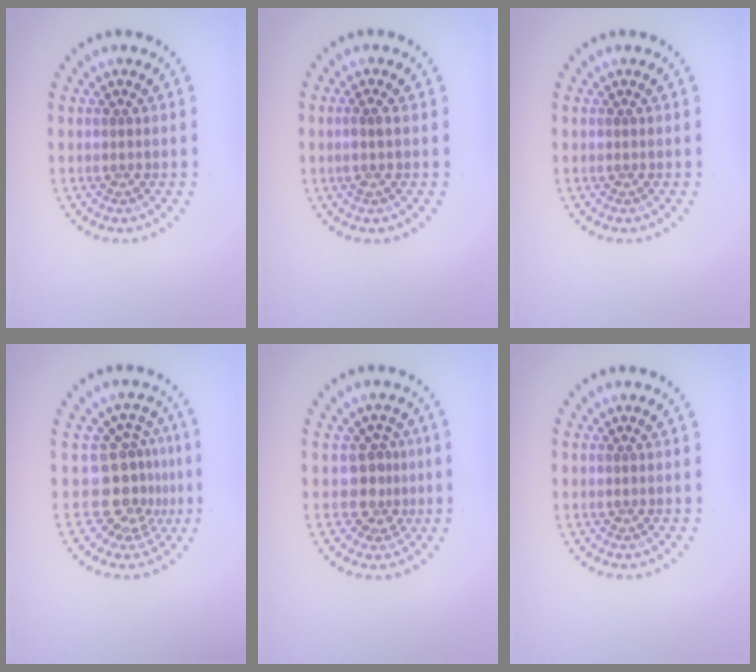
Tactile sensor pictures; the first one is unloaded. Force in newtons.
{"total": 1.0, "press": 0.7, "slide": 0.6}
{"total": 0.0}
{"total": 3.9, "press": 2.6, "slide": 2.9}
{"total": 2.6, "press": 2.0, "slide": 1.6}
{"total": 0.0}